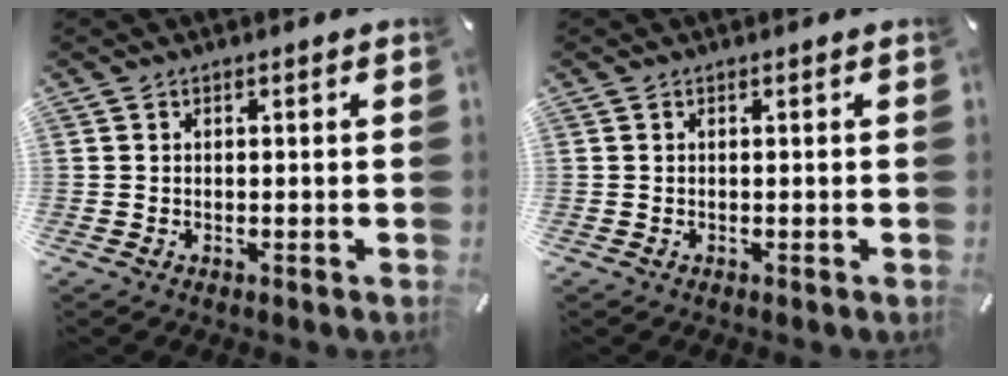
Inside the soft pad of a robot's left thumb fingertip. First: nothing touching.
{"total": 0.0}